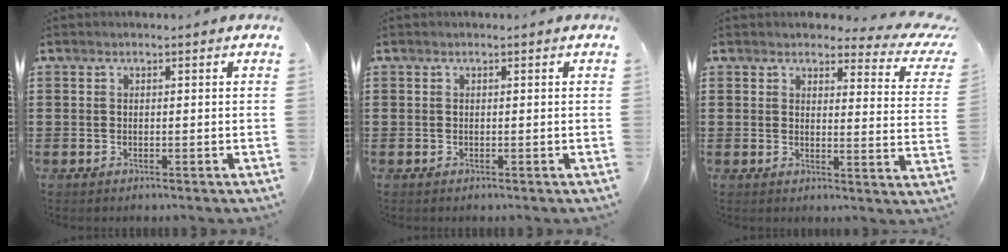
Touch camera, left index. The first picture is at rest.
{"total": 0.0}
{"total": 3.8, "force": [3.2, 1.0, 1.7], "torque": [-0.032, -0.019, 0.052]}